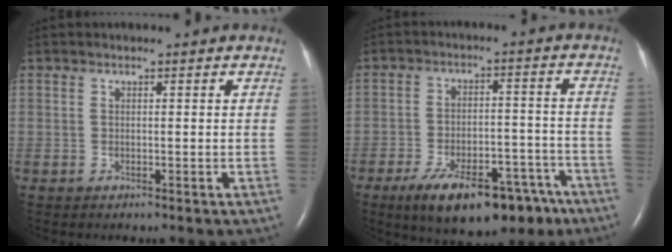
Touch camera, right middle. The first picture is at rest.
{"total": 16.6, "force": [-11.3, 6.7, 10.0], "torque": [-0.128, 0.015, -0.168]}